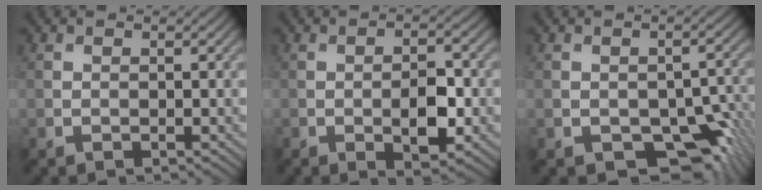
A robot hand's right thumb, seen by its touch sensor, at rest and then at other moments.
{"total": 4.8, "force": [-1.1, 2.0, 4.2], "torque": [-0.071, -0.002, -0.018]}
{"total": 8.1, "force": [-3.9, 4.9, 5.2], "torque": [-0.076, -0.019, -0.050]}